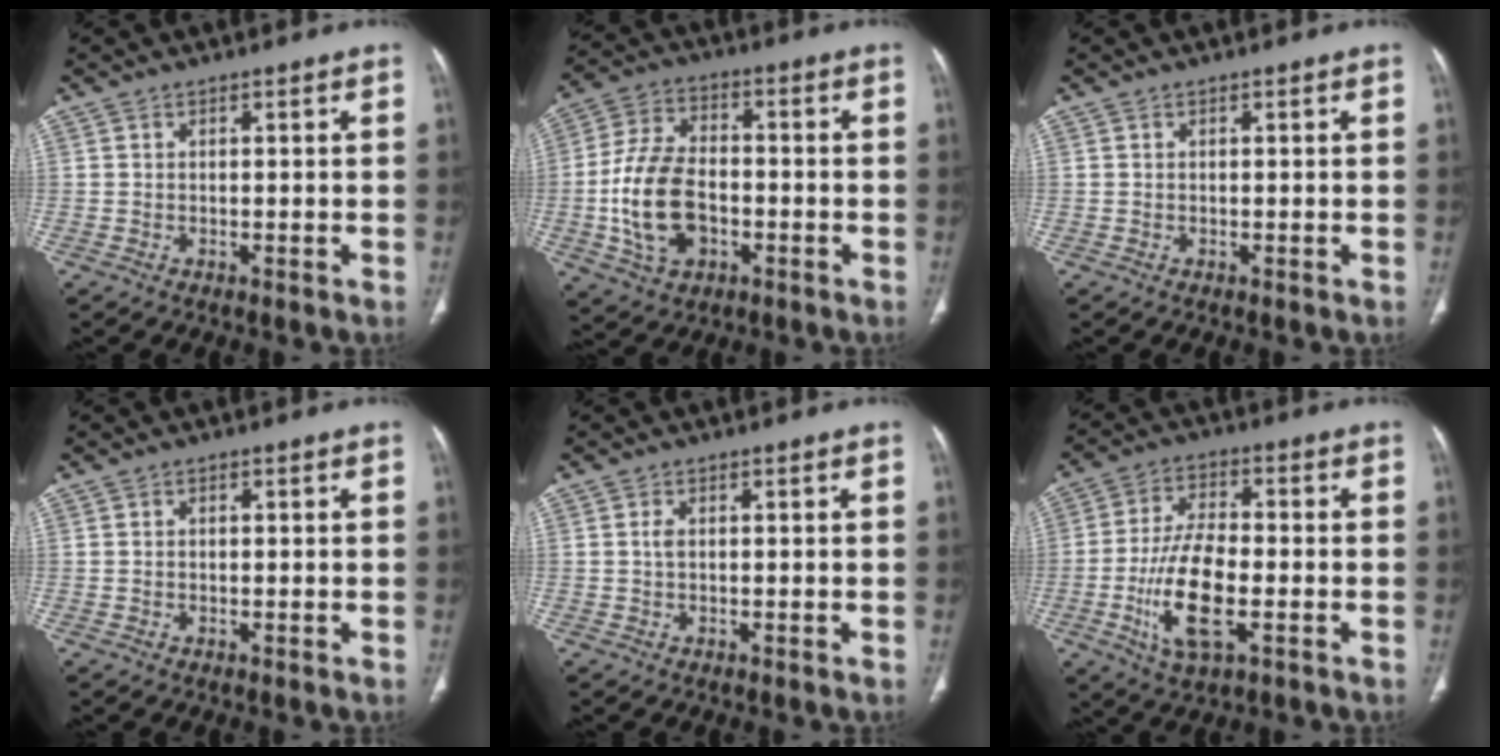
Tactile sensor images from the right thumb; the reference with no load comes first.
{"total": 14.0, "force": [-3.0, 9.0, 10.4], "torque": [-0.196, 0.020, -0.051]}
{"total": 0.0}
{"total": 0.6, "force": [0.0, 0.4, 0.4], "torque": [-0.009, 0.001, 0.002]}
{"total": 1.0, "force": [0.1, 0.5, 0.8], "torque": [-0.018, 0.001, 0.001]}
{"total": 13.0, "force": [-3.5, 5.4, 11.3], "torque": [-0.219, 0.008, -0.064]}